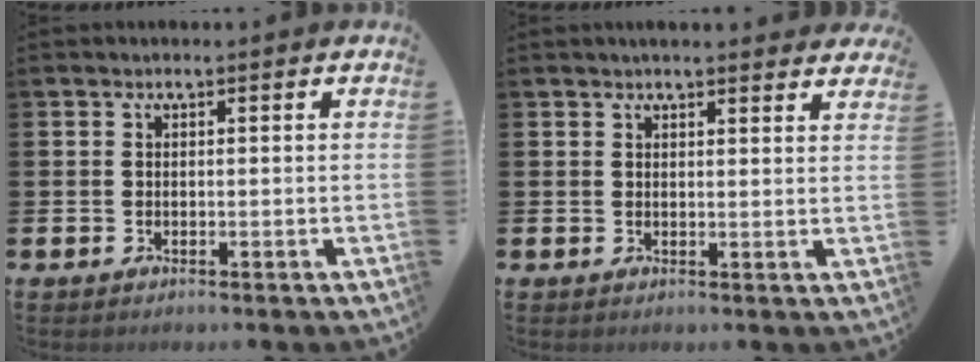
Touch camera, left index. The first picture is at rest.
{"total": 2.5, "force": [2.5, 0.2, 0.3], "torque": [-0.009, -0.007, 0.045]}